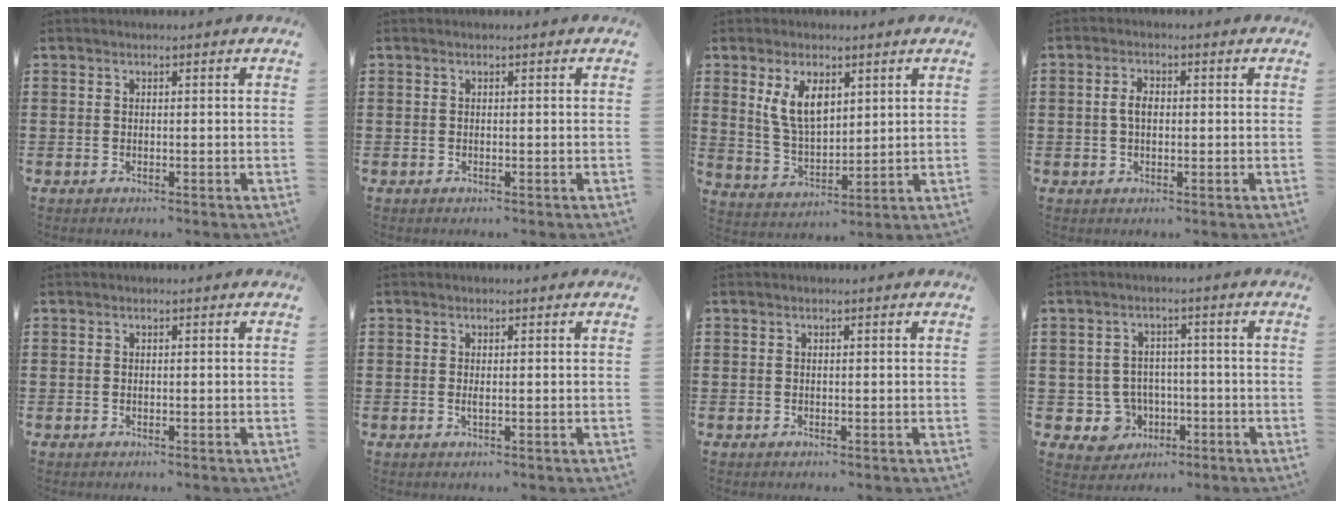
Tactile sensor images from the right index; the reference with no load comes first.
{"total": 0.0}
{"total": 6.9, "force": [3.2, 3.3, 5.2], "torque": [-0.119, 0.004, 0.056]}
{"total": 2.6, "force": [0.1, 1.2, 2.2], "torque": [-0.044, 0.006, 0.001]}
{"total": 0.0}
{"total": 0.7, "force": [0.0, 0.0, 0.7], "torque": [-0.014, -0.003, 0.000]}
{"total": 0.0}
{"total": 5.9, "force": [-1.6, 5.3, 2.0], "torque": [-0.070, 0.007, -0.030]}